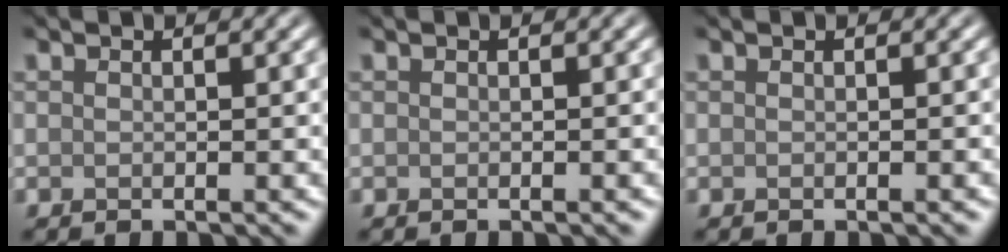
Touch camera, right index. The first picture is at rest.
{"total": 0.6, "force": [-0.2, 0.1, 0.6], "torque": [-0.005, 0.003, -0.004]}
{"total": 0.8, "force": [-0.3, 0.2, 0.8], "torque": [-0.005, 0.002, -0.005]}